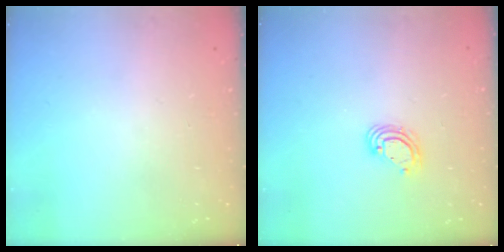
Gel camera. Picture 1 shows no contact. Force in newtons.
{"total": 5.7, "press": 5.7, "slide": 0.5}